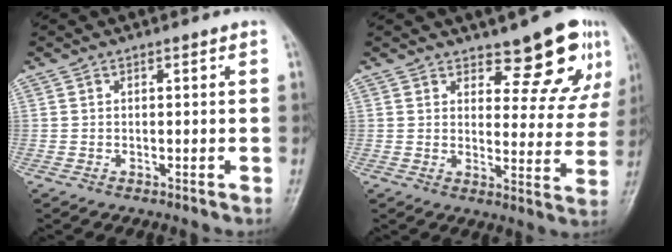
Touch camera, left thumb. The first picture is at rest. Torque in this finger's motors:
{"motor_torque": [0.42, 0.37, -0.08, -0.08, 0.13]}